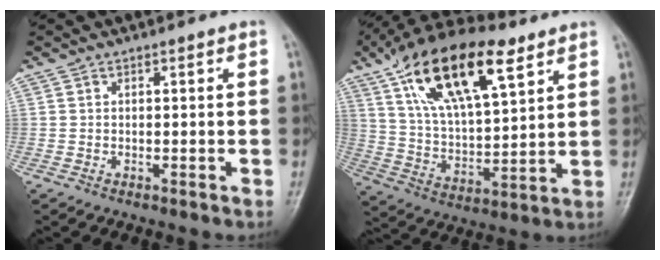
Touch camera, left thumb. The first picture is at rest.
{"total": 21.9, "force": [11.4, 8.9, 16.4], "torque": [-0.274, -0.022, 0.206]}